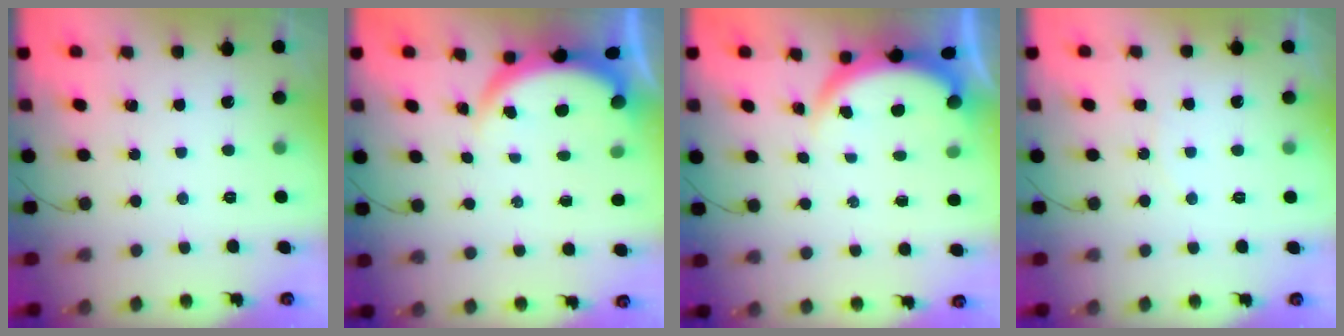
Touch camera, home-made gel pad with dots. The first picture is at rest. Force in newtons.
{"total": 3.7, "press": 3.7, "slide": 0.1}
{"total": 3.8, "press": 3.8, "slide": 0.1}
{"total": 3.7, "press": 3.7, "slide": 0.3}